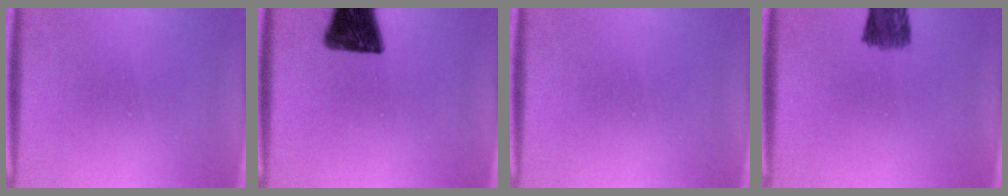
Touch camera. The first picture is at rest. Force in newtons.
{"total": 13.7}
{"total": 0.0}
{"total": 7.4}